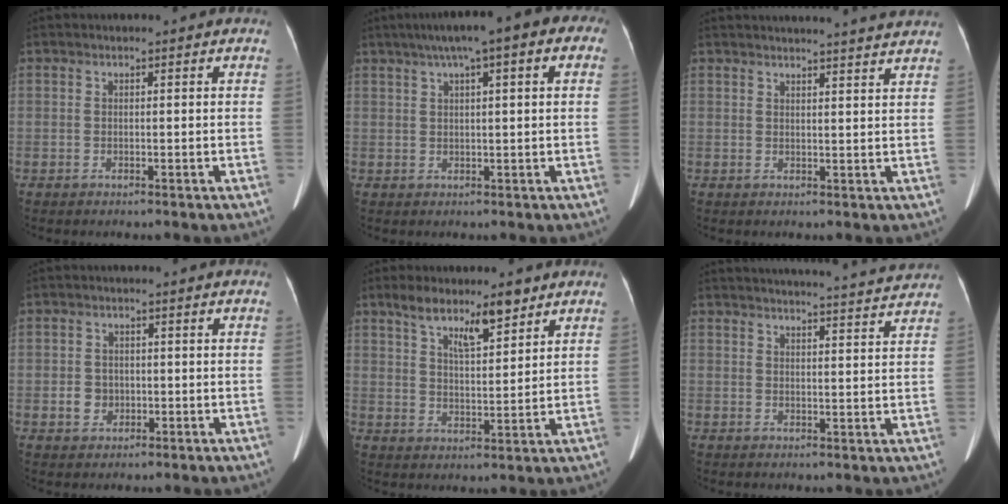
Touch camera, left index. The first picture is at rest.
{"total": 11.0, "force": [5.4, 2.1, 9.4], "torque": [-0.132, 0.042, 0.068]}
{"total": 11.9, "force": [11.5, -0.5, 3.2], "torque": [-0.043, -0.012, 0.123]}
{"total": 2.7, "force": [-0.6, 2.5, 1.0], "torque": [-0.019, 0.004, -0.005]}
{"total": 8.3, "force": [5.8, 2.0, 5.6], "torque": [-0.095, 0.002, 0.100]}
{"total": 16.2, "force": [15.6, -0.1, 4.3], "torque": [-0.061, -0.015, 0.191]}